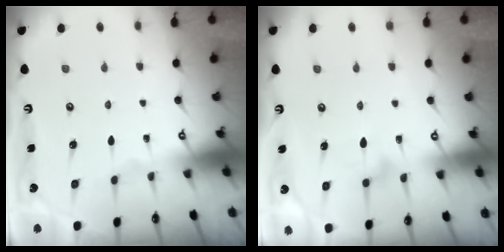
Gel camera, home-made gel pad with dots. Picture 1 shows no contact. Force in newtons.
{"total": 9.8, "press": 9.8, "slide": 0.6}